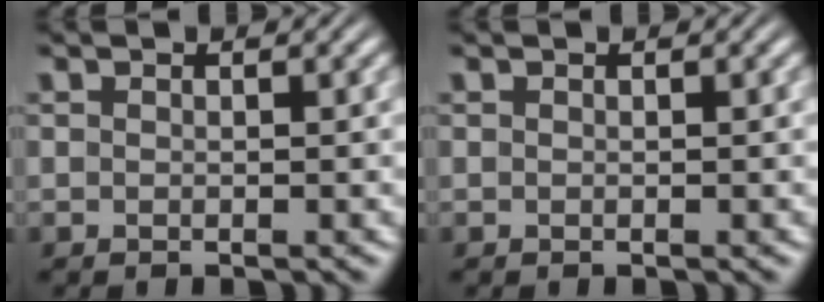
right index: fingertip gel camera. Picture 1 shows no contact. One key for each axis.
{"total": 0.0}